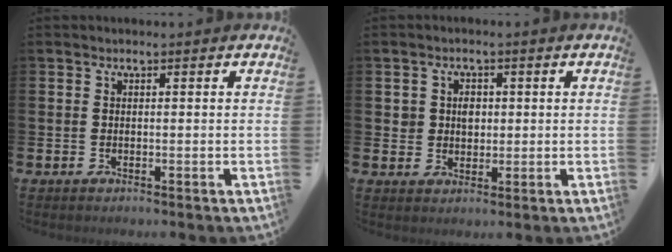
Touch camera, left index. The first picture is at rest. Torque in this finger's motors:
{"motor_torque": [0.17, -0.01, 0.02, 0.01]}